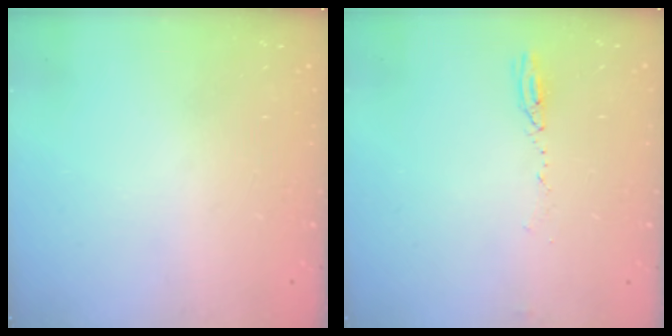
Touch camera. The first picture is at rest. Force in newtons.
{"total": 3.7, "press": 3.6, "slide": 1.1}